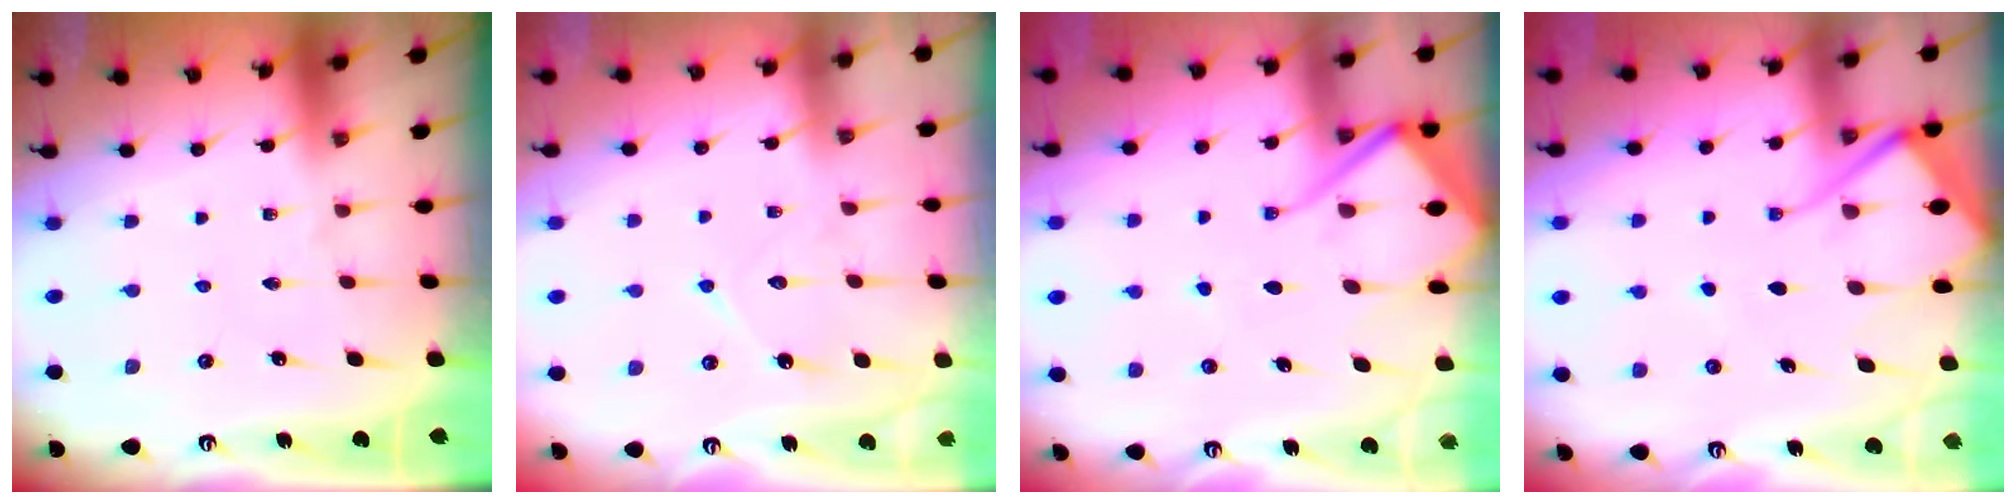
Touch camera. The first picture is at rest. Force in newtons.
{"total": 7.5, "press": 7.5, "slide": 0.7}
{"total": 12.5, "press": 12.4, "slide": 1.3}
{"total": 9.5, "press": 9.4, "slide": 1.2}